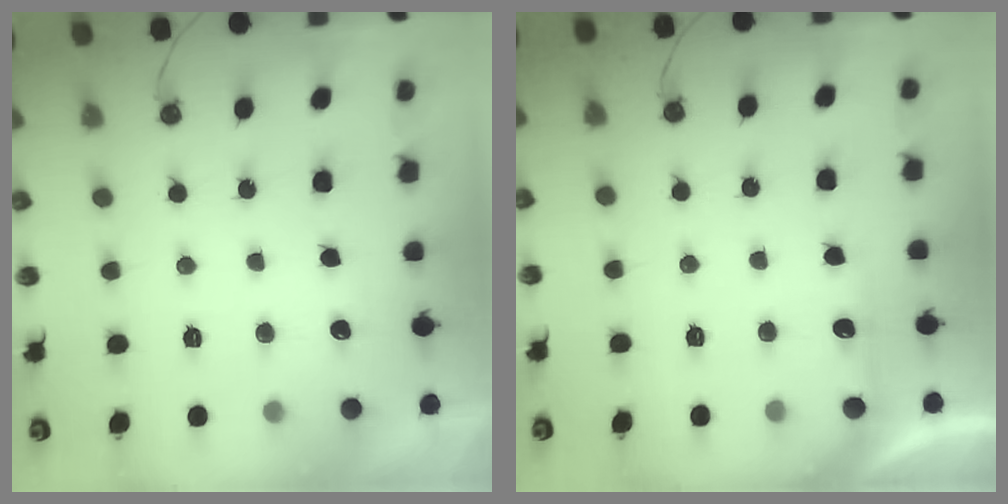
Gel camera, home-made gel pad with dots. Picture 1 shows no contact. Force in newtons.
{"total": 3.9, "press": 3.9, "slide": 0.5}